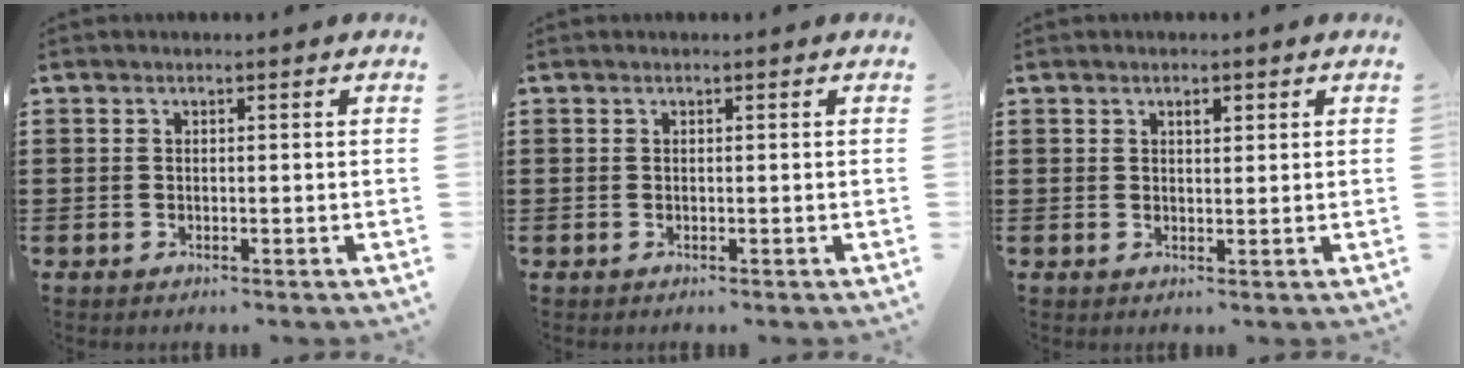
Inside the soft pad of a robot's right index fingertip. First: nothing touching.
{"total": 0.0}
{"total": 1.2, "force": [0.5, 0.5, 0.9], "torque": [-0.010, 0.001, 0.005]}